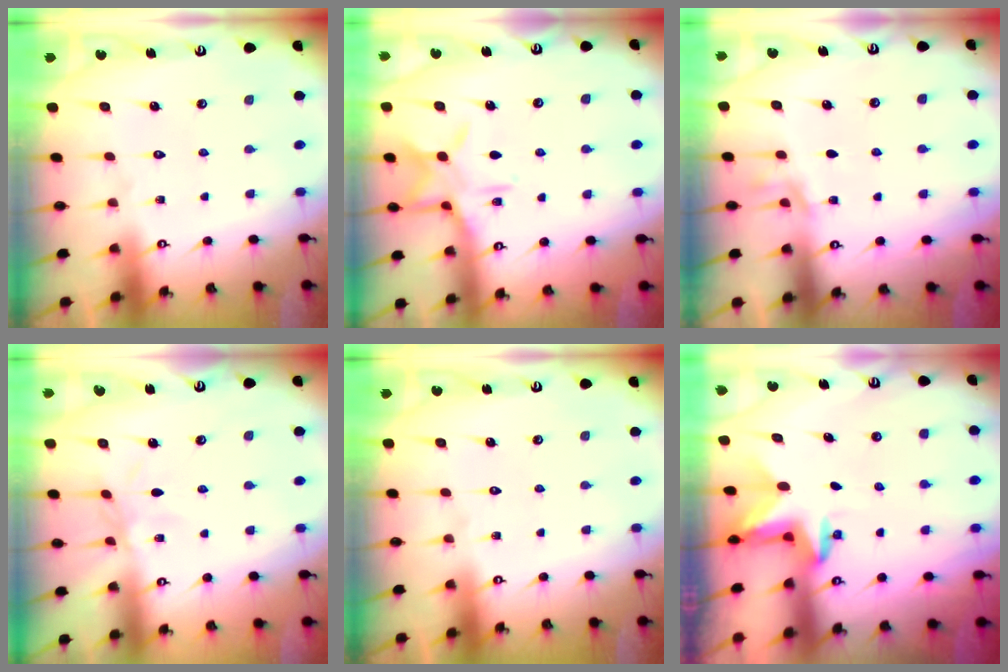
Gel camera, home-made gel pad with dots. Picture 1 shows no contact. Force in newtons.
{"total": 11.8, "press": 11.8, "slide": 0.6}
{"total": 3.3, "press": 2.9, "slide": 1.7}
{"total": 3.2, "press": 3.2, "slide": 0.2}
{"total": 0.0}
{"total": 2.9, "press": 2.8, "slide": 0.7}